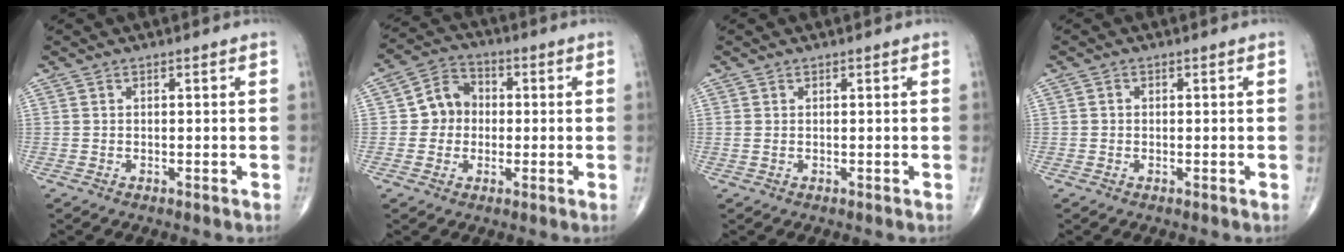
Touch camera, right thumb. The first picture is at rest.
{"total": 7.2, "force": [-0.2, 6.4, 3.2], "torque": [-0.023, 0.020, -0.016]}
{"total": 0.5, "force": [0.1, 0.3, 0.5], "torque": [-0.015, 0.003, 0.005]}
{"total": 0.6, "force": [-0.1, 0.6, 0.2], "torque": [0.001, 0.002, -0.002]}